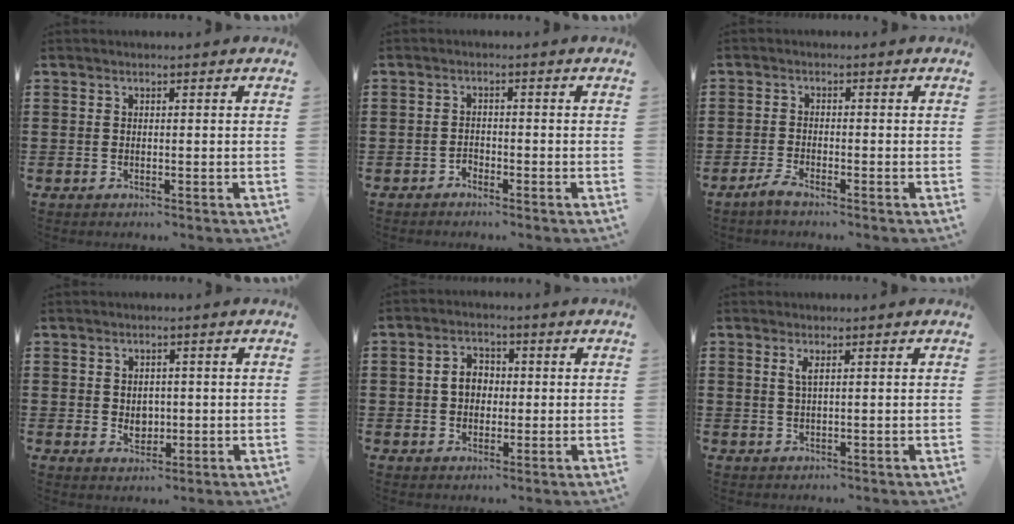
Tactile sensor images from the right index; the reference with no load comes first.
{"total": 1.5, "force": [-1.4, 0.6, 0.0], "torque": [-0.006, 0.004, -0.031]}
{"total": 1.9, "force": [-1.7, 0.1, 0.9], "torque": [-0.031, -0.003, -0.037]}
{"total": 2.6, "force": [0.0, 2.1, 1.6], "torque": [-0.027, 0.005, -0.003]}
{"total": 3.9, "force": [0.0, 3.0, 2.5], "torque": [-0.057, 0.009, -0.003]}
{"total": 1.5, "force": [0.6, 0.1, 1.4], "torque": [-0.030, -0.001, 0.012]}